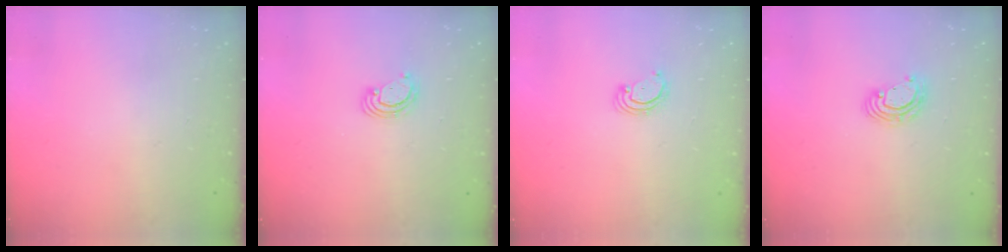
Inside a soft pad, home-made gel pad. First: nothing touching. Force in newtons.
{"total": 2.4, "press": 2.4, "slide": 0.2}
{"total": 2.8, "press": 2.8, "slide": 0.2}
{"total": 5.1, "press": 5.1, "slide": 0.4}